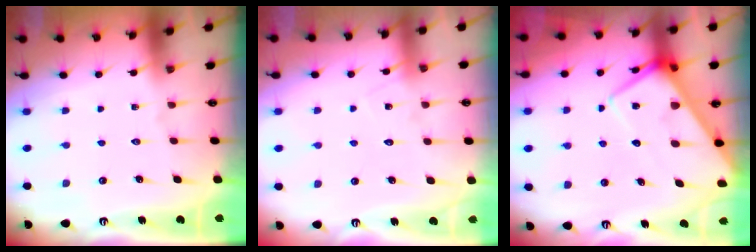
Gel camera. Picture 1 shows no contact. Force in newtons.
{"total": 7.3, "press": 7.3, "slide": 0.5}
{"total": 9.8, "press": 9.8, "slide": 0.8}